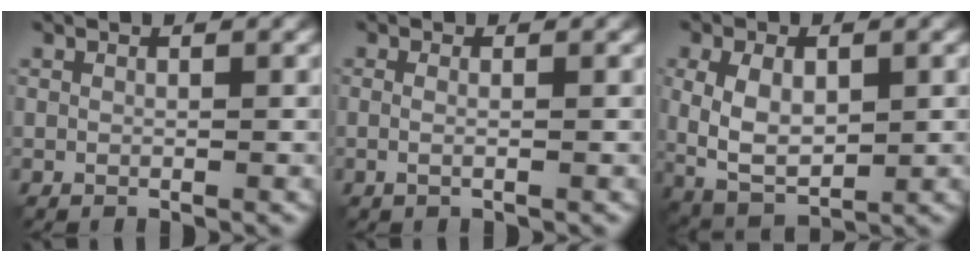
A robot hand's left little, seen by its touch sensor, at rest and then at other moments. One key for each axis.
{"total": 1.1, "fx": 0.0, "fy": 0.4, "fz": 1.0, "tx": -0.018, "ty": -0.004, "tz": -0.003}
{"total": 6.5, "fx": 0.1, "fy": 3.8, "fz": 5.3, "tx": -0.113, "ty": -0.003, "tz": 0.007}